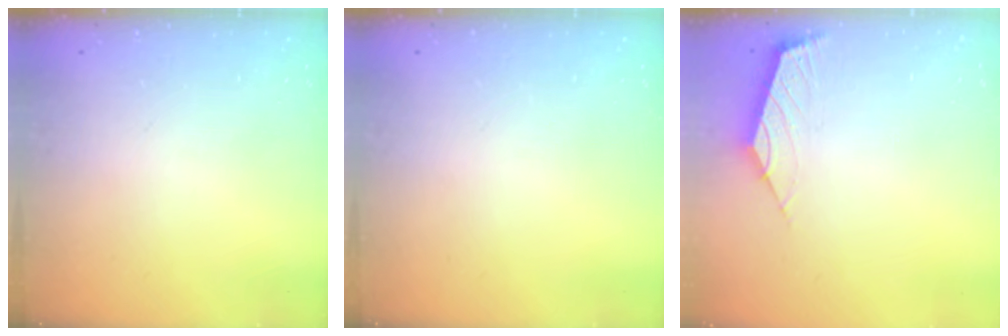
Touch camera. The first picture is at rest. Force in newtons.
{"total": 0.0}
{"total": 2.5, "press": 2.4, "slide": 0.6}